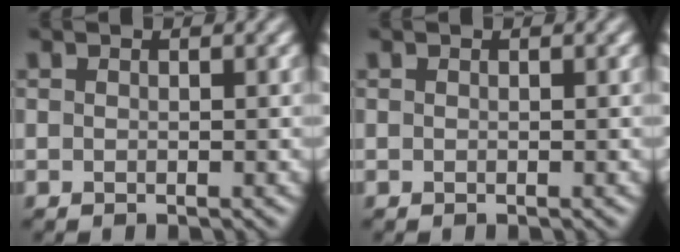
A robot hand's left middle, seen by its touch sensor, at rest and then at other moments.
{"total": 0.0}